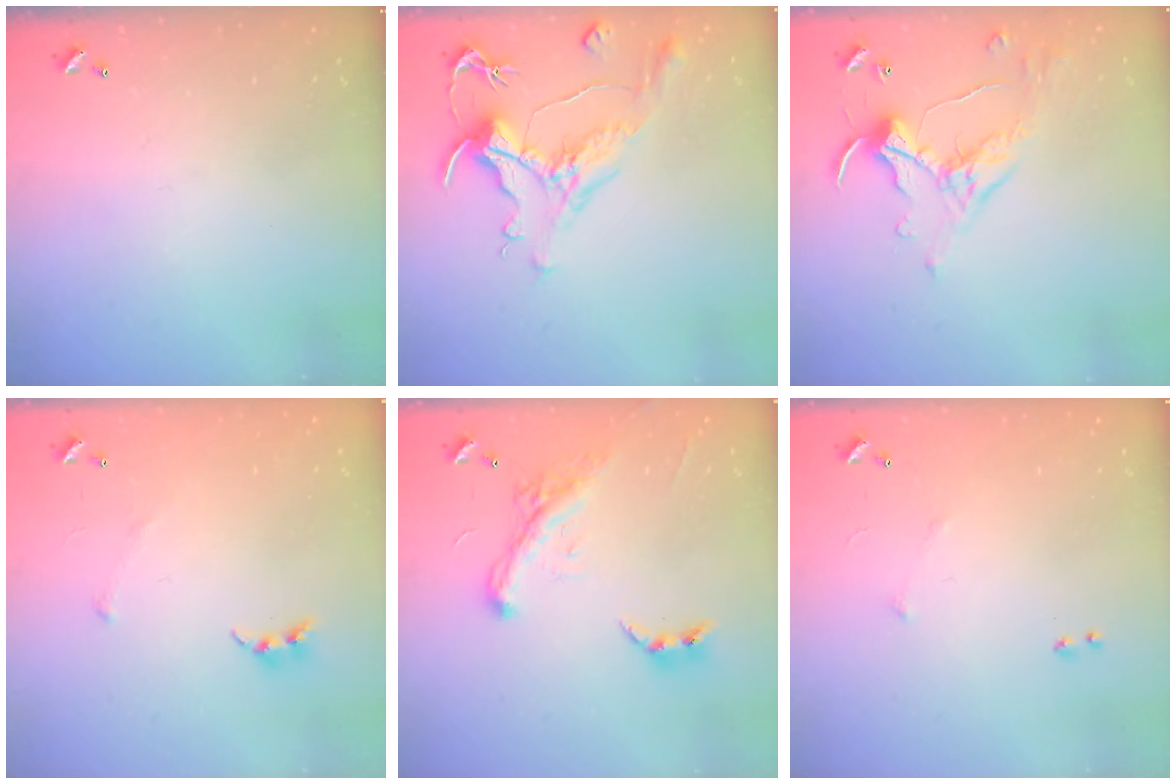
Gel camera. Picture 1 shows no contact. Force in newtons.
{"total": 1.1, "press": 0.0, "slide": 1.1}
{"total": 1.1, "press": 1.1, "slide": 0.1}
{"total": 4.7, "press": 4.7, "slide": 0.6}
{"total": 2.2, "press": 2.2, "slide": 0.1}
{"total": 5.2, "press": 5.1, "slide": 0.9}